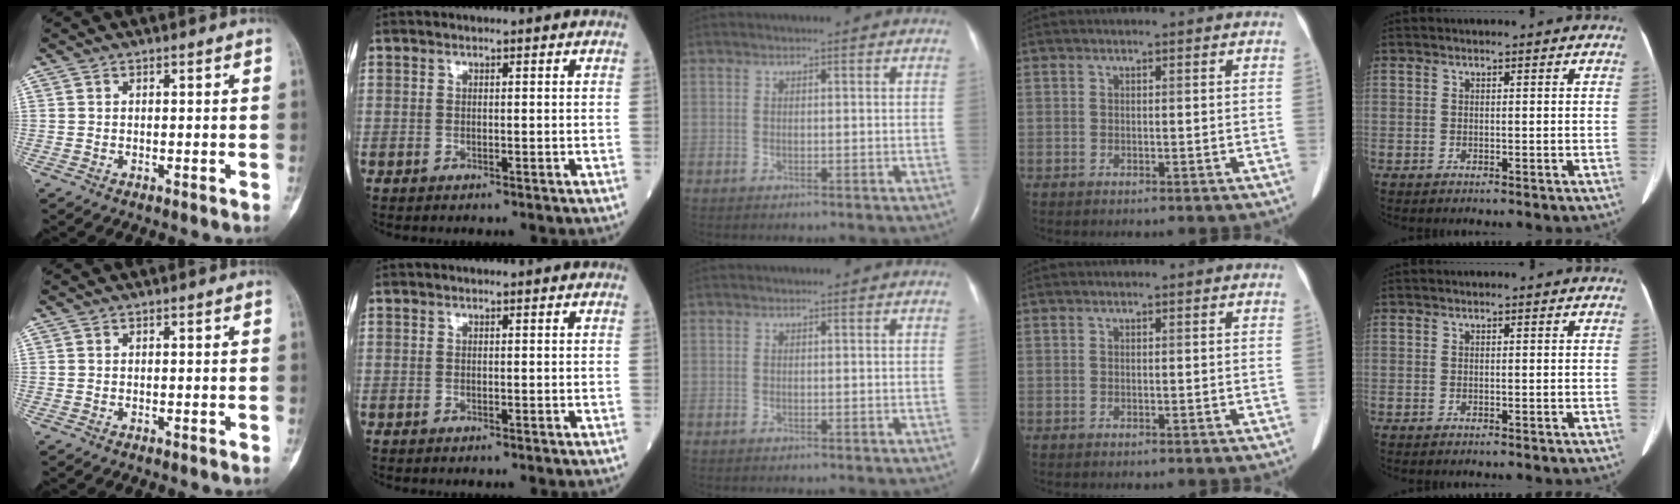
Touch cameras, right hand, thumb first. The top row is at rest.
{}